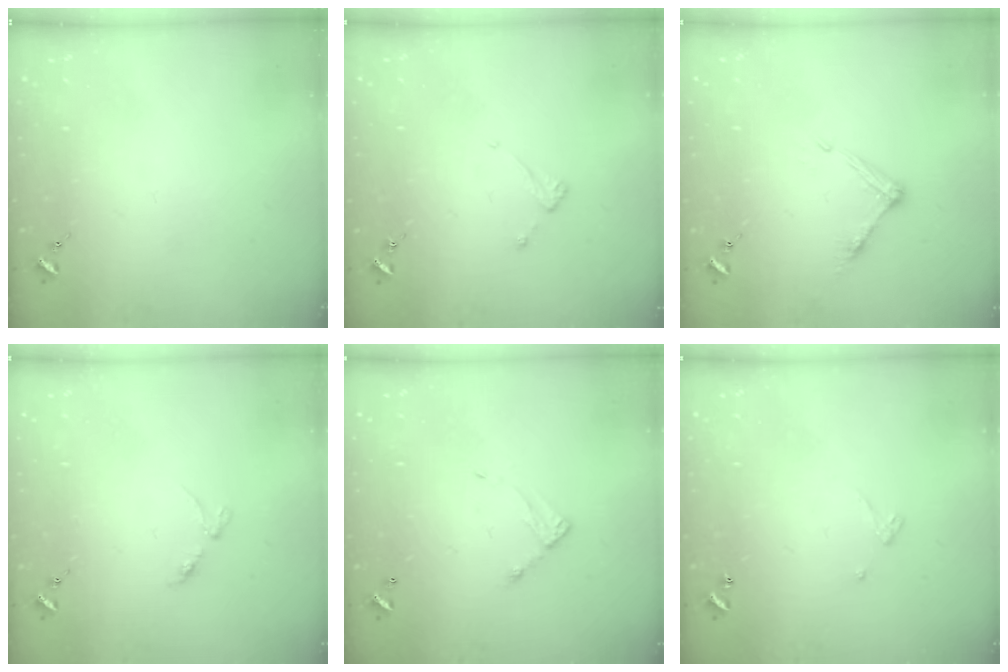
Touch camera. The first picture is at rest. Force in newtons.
{"total": 3.4, "press": 3.4, "slide": 0.1}
{"total": 6.8, "press": 6.7, "slide": 0.4}
{"total": 2.9, "press": 2.8, "slide": 0.4}
{"total": 4.3, "press": 4.3, "slide": 0.2}
{"total": 2.4, "press": 2.4, "slide": 0.2}